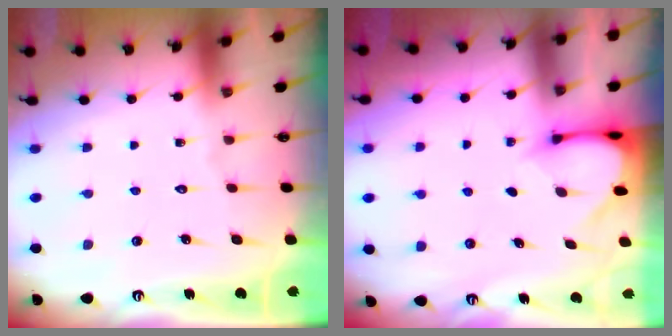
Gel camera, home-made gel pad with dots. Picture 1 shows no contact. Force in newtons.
{"total": 2.9, "press": 2.9, "slide": 0.2}